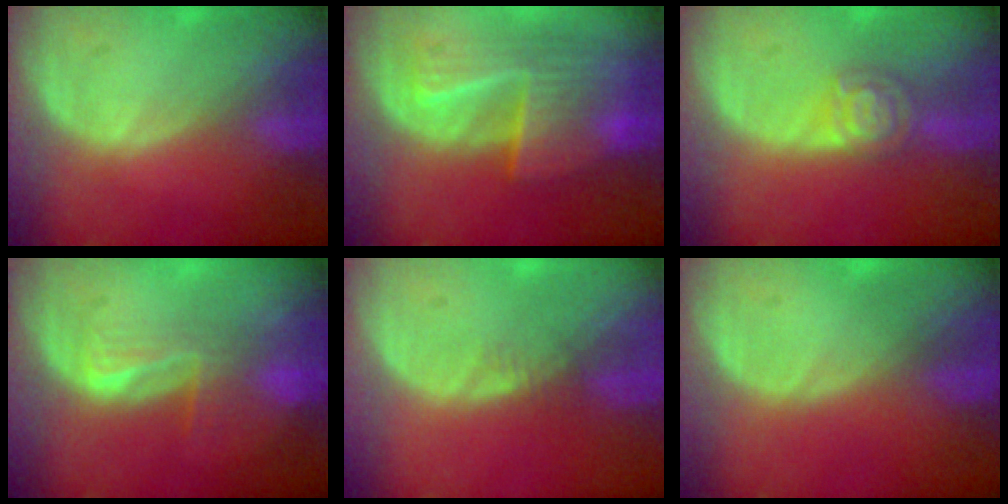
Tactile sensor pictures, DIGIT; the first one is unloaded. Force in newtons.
{"total": 8.9, "press": 8.1, "slide": 3.7}
{"total": 5.1, "press": 4.4, "slide": 2.5}
{"total": 4.3, "press": 4.1, "slide": 1.4}
{"total": 1.3, "press": 1.2, "slide": 0.2}
{"total": 0.0}